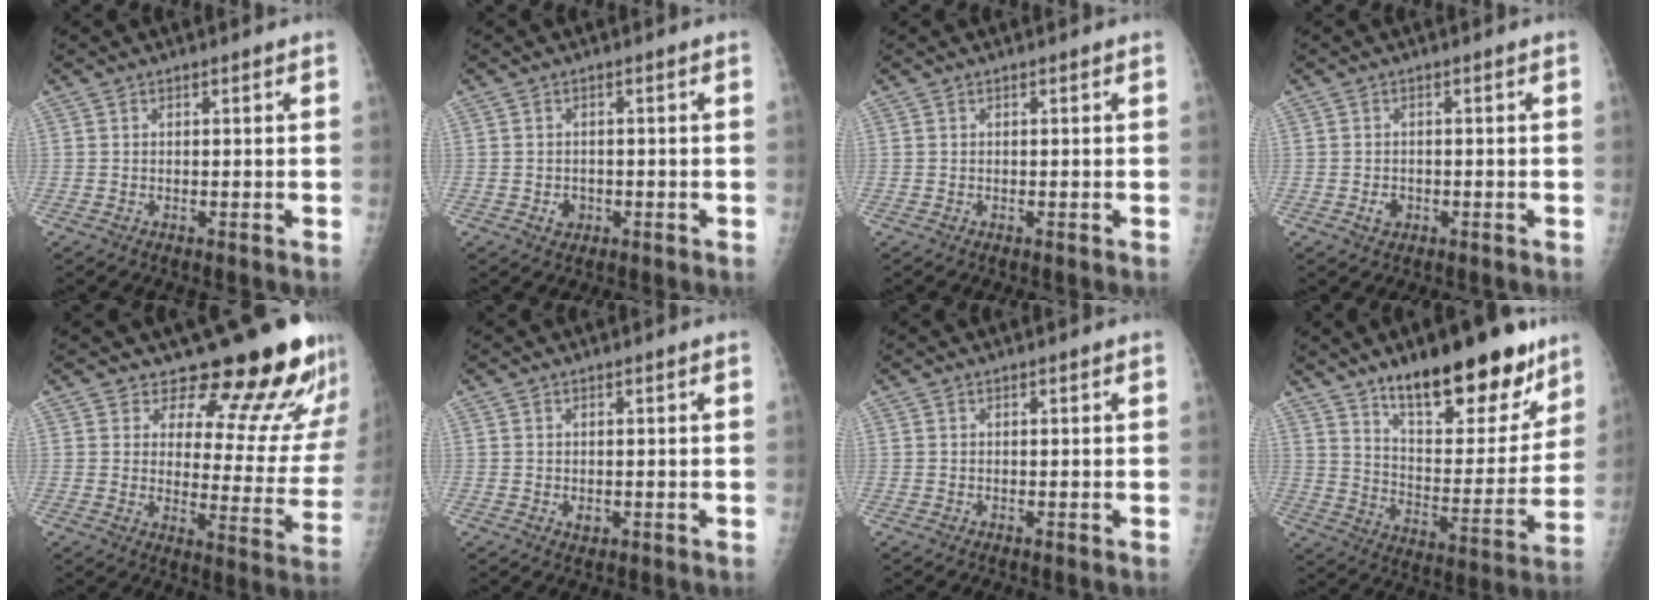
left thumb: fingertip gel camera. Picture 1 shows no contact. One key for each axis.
{"total": 2.1, "fx": -0.7, "fy": 1.7, "fz": 0.8, "tx": -0.003, "ty": 0.005, "tz": -0.007}
{"total": 0.0}
{"total": 1.9, "fx": -0.7, "fy": 1.5, "fz": 0.9, "tx": -0.009, "ty": 0.004, "tz": -0.008}
{"total": 17.2, "fx": 15.0, "fy": 5.6, "fz": 6.4, "tx": -0.029, "ty": -0.128, "tz": 0.178}
{"total": 1.2, "fx": -0.2, "fy": 0.9, "fz": 0.7, "tx": -0.008, "ty": -0.001, "tz": 0.000}
{"total": 0.0}
{"total": 23.4, "fx": 15.8, "fy": 8.8, "fz": 14.8, "tx": -0.164, "ty": -0.084, "tz": 0.245}